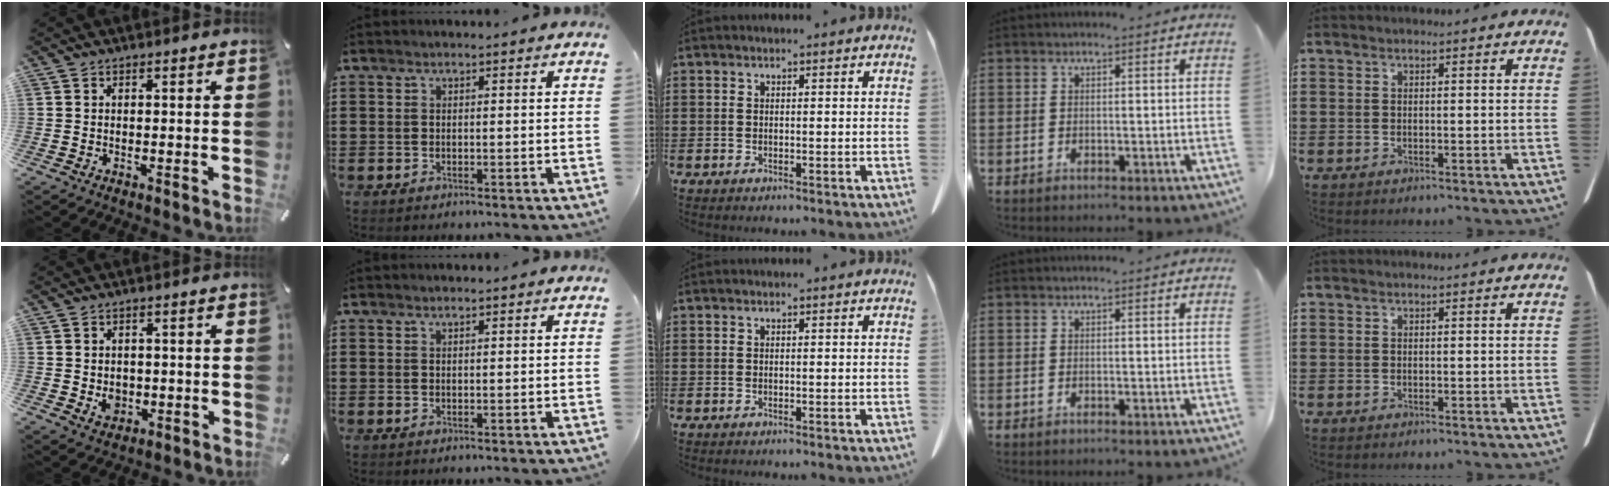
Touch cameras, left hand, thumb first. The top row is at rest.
{"thumb": {"total": 3.7, "force": [-0.4, 3.2, 1.8], "torque": [-0.014, -0.002, -0.007]}, "index": {"total": 0.6, "force": [0.5, 0.0, 0.3], "torque": [-0.007, -0.001, 0.010]}}